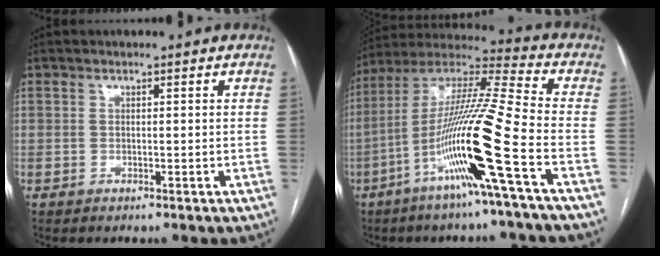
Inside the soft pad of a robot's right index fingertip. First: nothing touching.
{"total": 18.5, "force": [-6.9, -1.7, 17.0], "torque": [-0.332, -0.013, -0.138]}